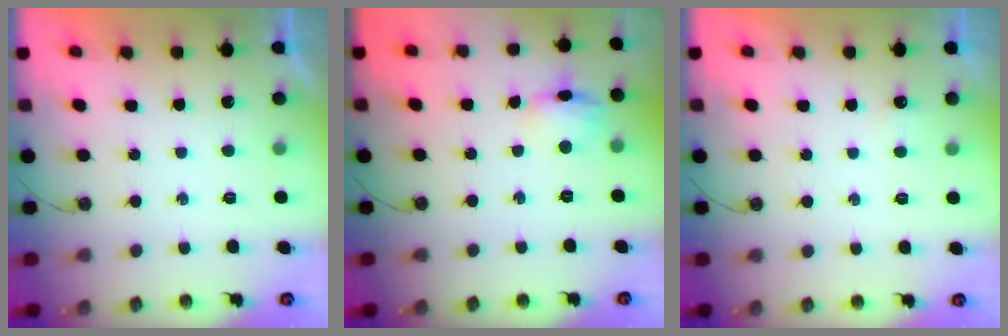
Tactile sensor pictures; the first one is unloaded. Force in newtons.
{"total": 8.4, "press": 8.3, "slide": 1.2}
{"total": 1.9, "press": 1.9, "slide": 0.3}